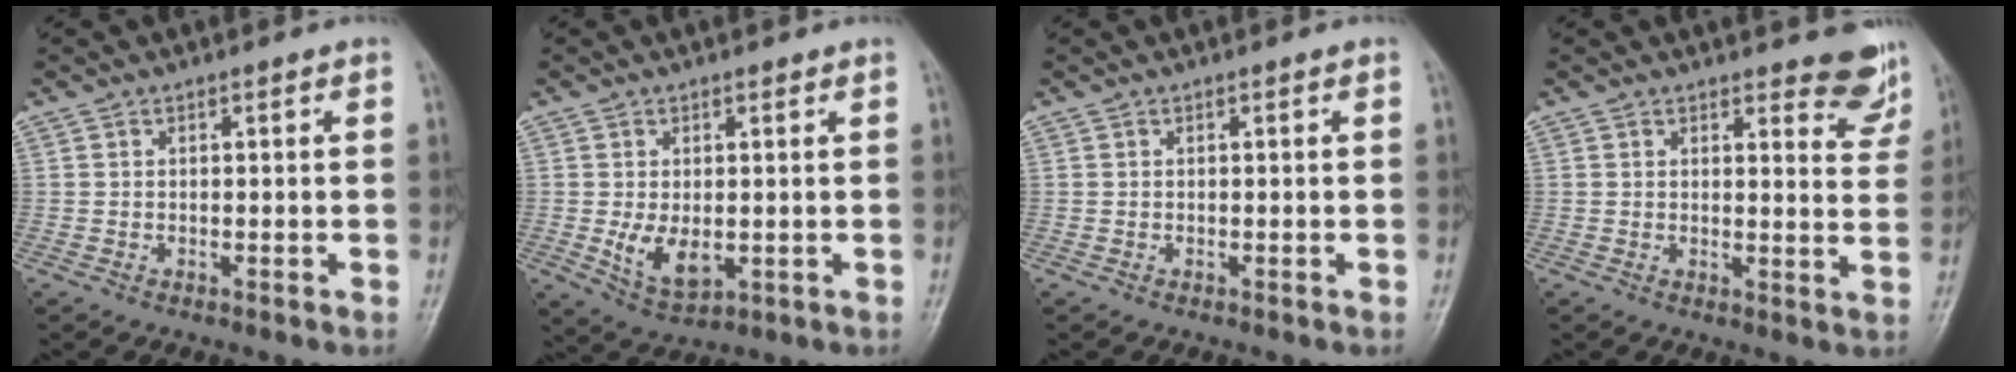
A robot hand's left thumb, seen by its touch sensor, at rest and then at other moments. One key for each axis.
{"total": 6.2, "fx": -0.4, "fy": 3.8, "fz": 4.9, "tx": -0.078, "ty": -0.016, "tz": 0.008}
{"total": 0.0}
{"total": 6.7, "fx": 5.9, "fy": 2.2, "fz": 2.4, "tx": 0.005, "ty": -0.044, "tz": 0.055}